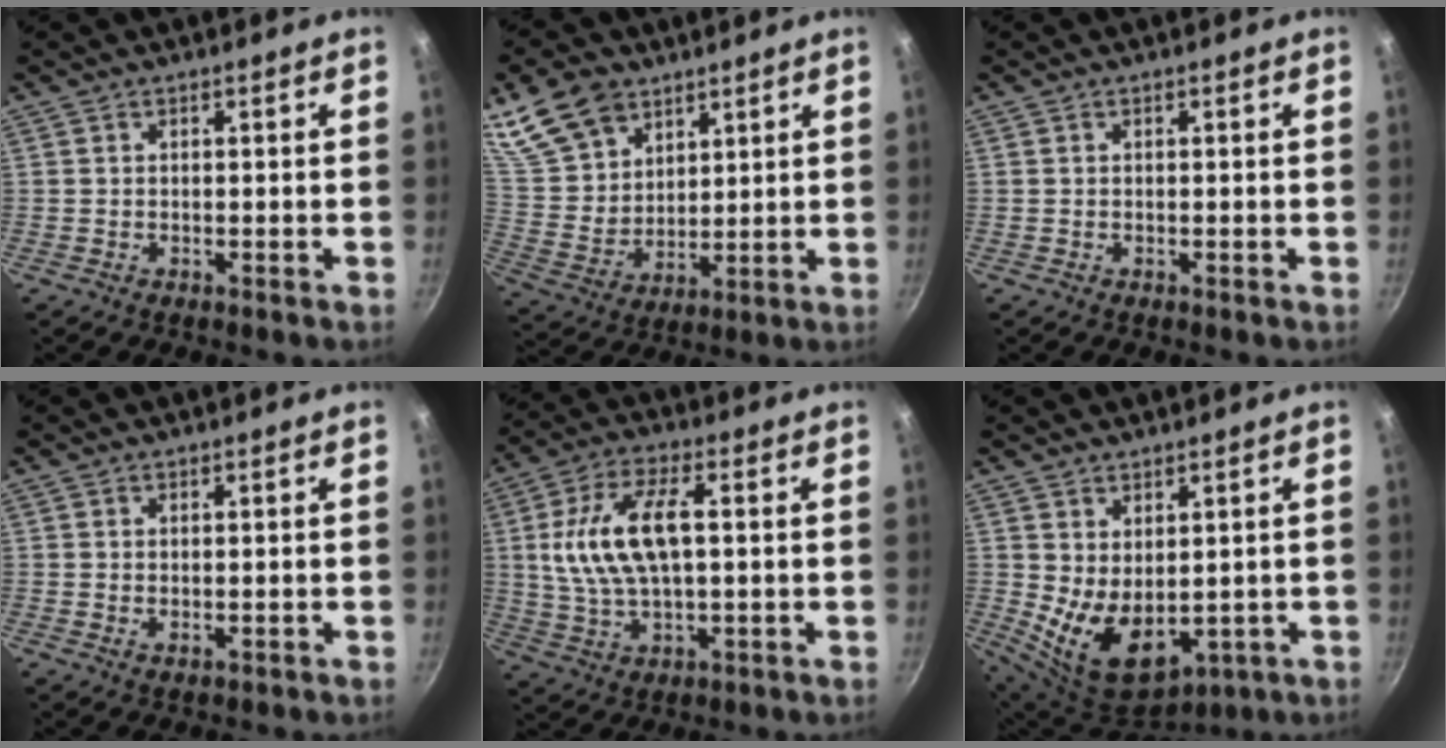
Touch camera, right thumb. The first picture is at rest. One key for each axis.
{"total": 15.3, "fx": 9.5, "fy": 10.0, "fz": 6.7, "tx": -0.101, "ty": -0.037, "tz": 0.196}
{"total": 0.0}
{"total": 1.0, "fx": 0.2, "fy": 0.5, "fz": 0.9, "tx": -0.012, "ty": -0.007, "tz": 0.002}
{"total": 12.5, "fx": 0.9, "fy": 5.9, "fz": 11.0, "tx": -0.214, "ty": 0.015, "tz": 0.013}
{"total": 11.3, "fx": 0.3, "fy": 7.3, "fz": 8.6, "tx": -0.123, "ty": -0.031, "tz": 0.035}